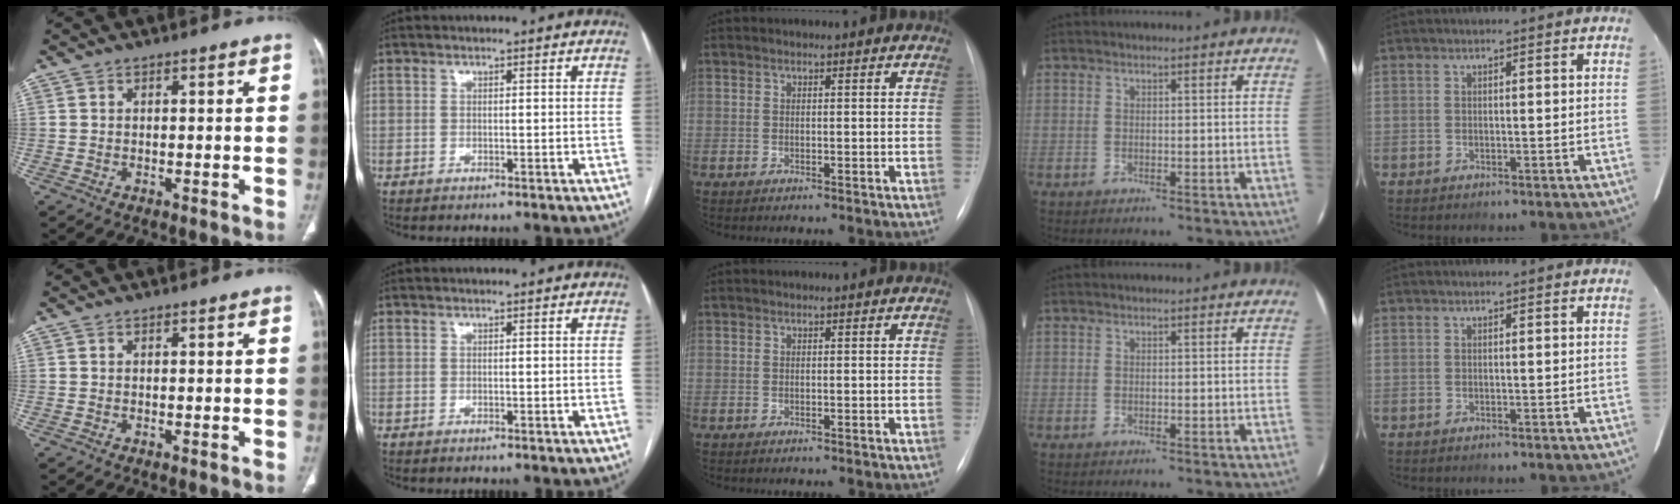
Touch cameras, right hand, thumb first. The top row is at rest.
{}